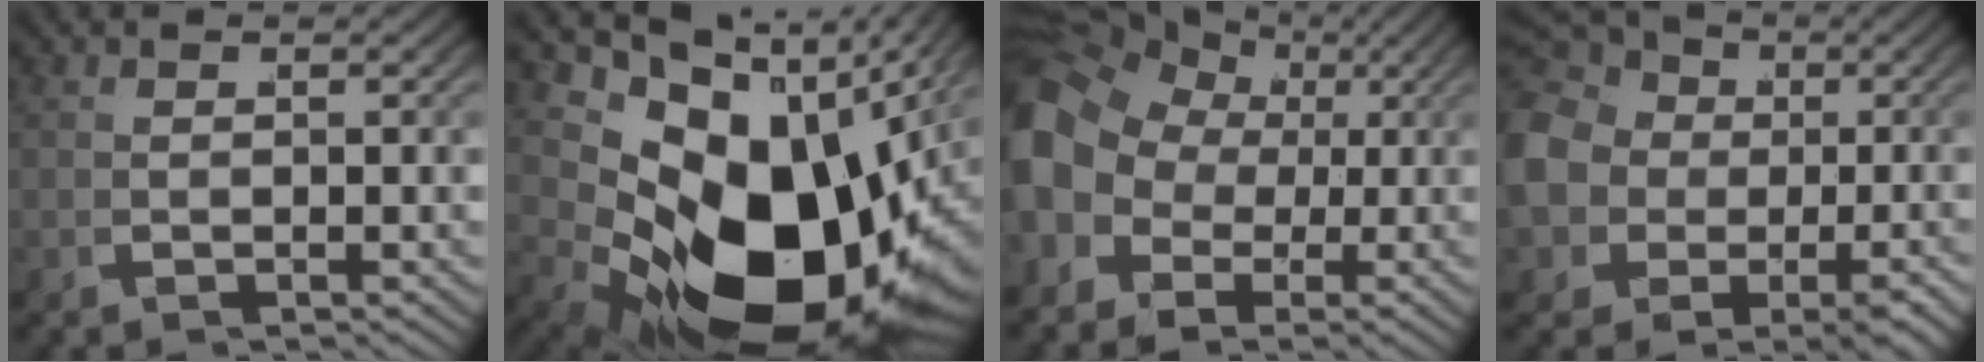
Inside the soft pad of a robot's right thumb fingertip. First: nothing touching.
{"total": 22.4, "force": [0.0, 13.9, 17.5], "torque": [-0.282, -0.041, 0.019]}
{"total": 11.0, "force": [2.1, 8.8, 6.2], "torque": [-0.134, -0.009, 0.028]}
{"total": 11.9, "force": [1.4, 10.1, 6.2], "torque": [-0.150, -0.023, 0.021]}